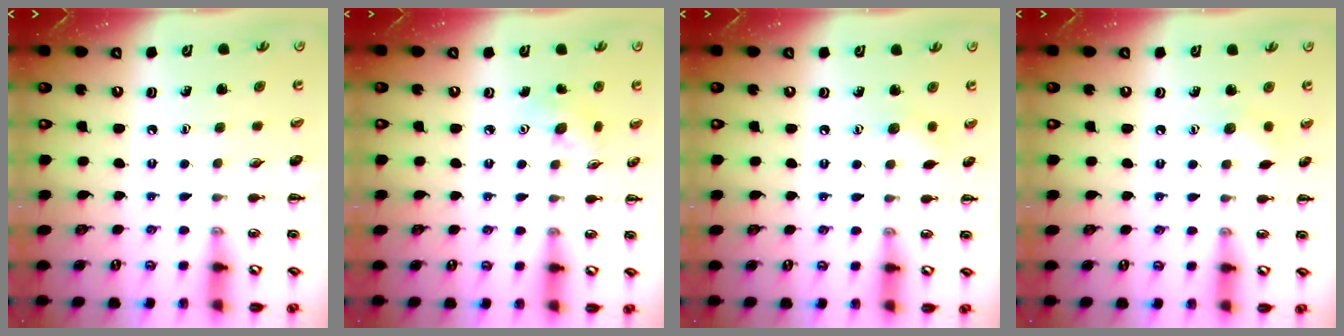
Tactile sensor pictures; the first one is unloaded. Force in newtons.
{"total": 3.2, "press": 3.1, "slide": 0.8}
{"total": 5.8, "press": 5.6, "slide": 1.6}
{"total": 6.2, "press": 6.0, "slide": 1.6}